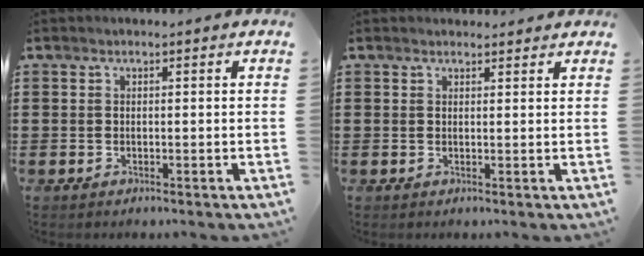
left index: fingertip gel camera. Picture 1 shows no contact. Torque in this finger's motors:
{"motor_torque": [0.95, -0.90, 0.18, 0.00]}